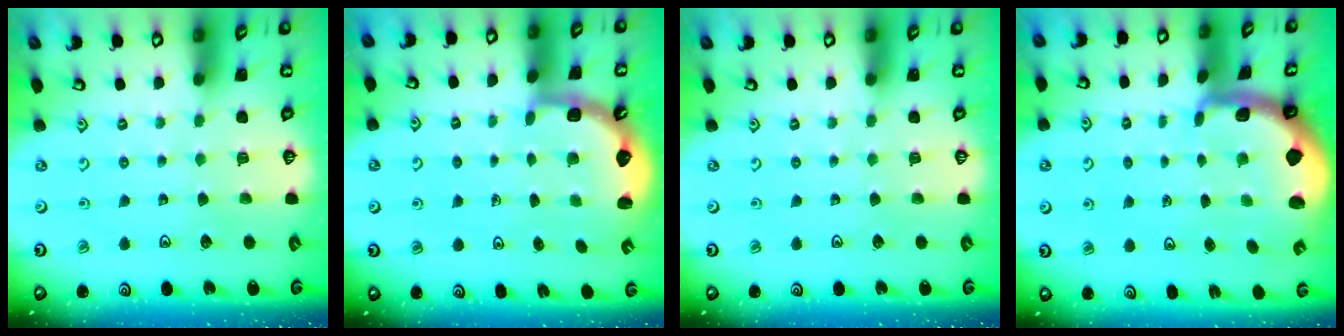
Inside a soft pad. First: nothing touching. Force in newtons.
{"total": 2.5, "press": 2.1, "slide": 1.3}
{"total": 0.0}
{"total": 1.7, "press": 1.7, "slide": 0.4}